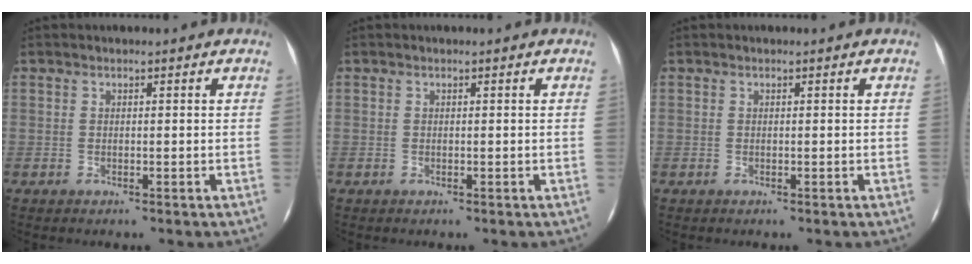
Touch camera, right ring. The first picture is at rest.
{"total": 0.0}
{"total": 0.0}